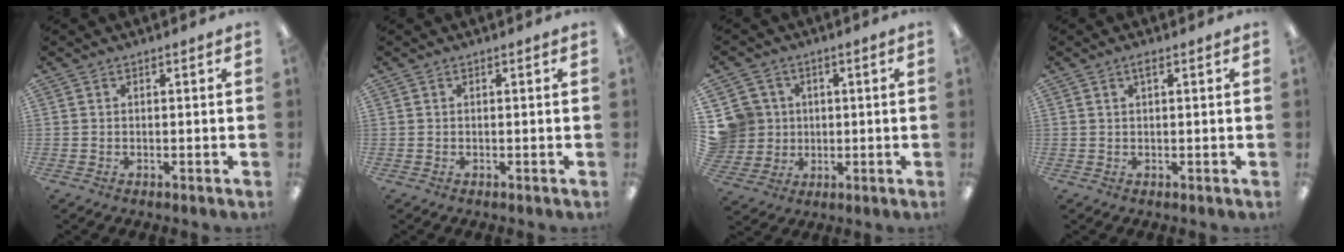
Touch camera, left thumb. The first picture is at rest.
{"total": 0.0}
{"total": 8.4, "force": [1.7, 8.2, 0.8], "torque": [-0.038, 0.005, 0.044]}
{"total": 1.7, "force": [0.8, 0.4, 1.5], "torque": [-0.031, 0.004, 0.012]}